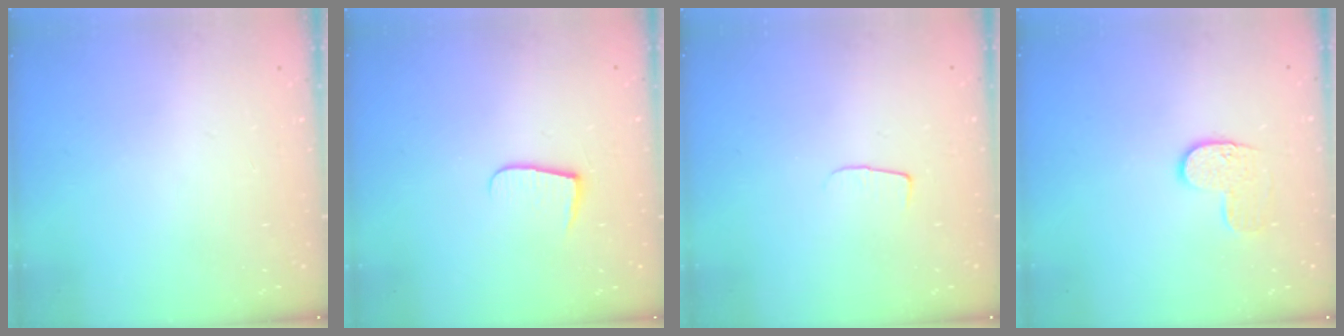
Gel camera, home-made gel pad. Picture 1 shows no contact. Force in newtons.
{"total": 4.8, "press": 4.8, "slide": 0.6}
{"total": 4.3, "press": 4.3, "slide": 0.4}
{"total": 6.2, "press": 6.2, "slide": 0.3}